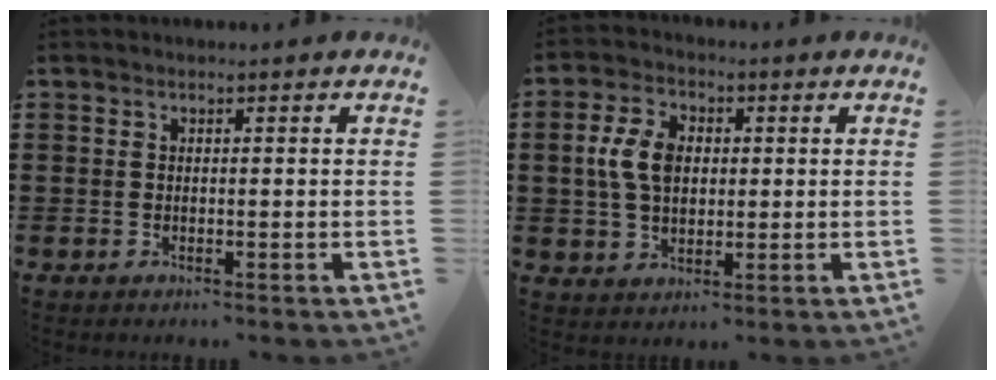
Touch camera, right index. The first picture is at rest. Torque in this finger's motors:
{"motor_torque": [1.04, 1.10, 0.65, 0.13]}